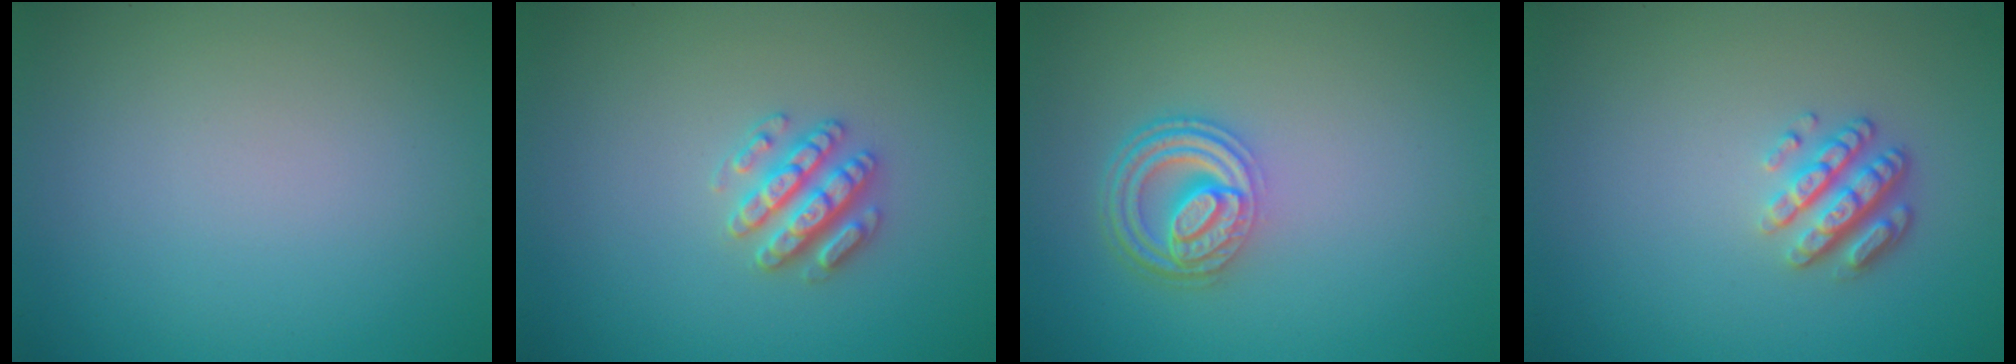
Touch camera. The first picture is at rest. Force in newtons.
{"total": 2.9, "press": 2.8, "slide": 0.6}
{"total": 4.6, "press": 3.4, "slide": 3.0}
{"total": 2.9, "press": 2.4, "slide": 1.7}